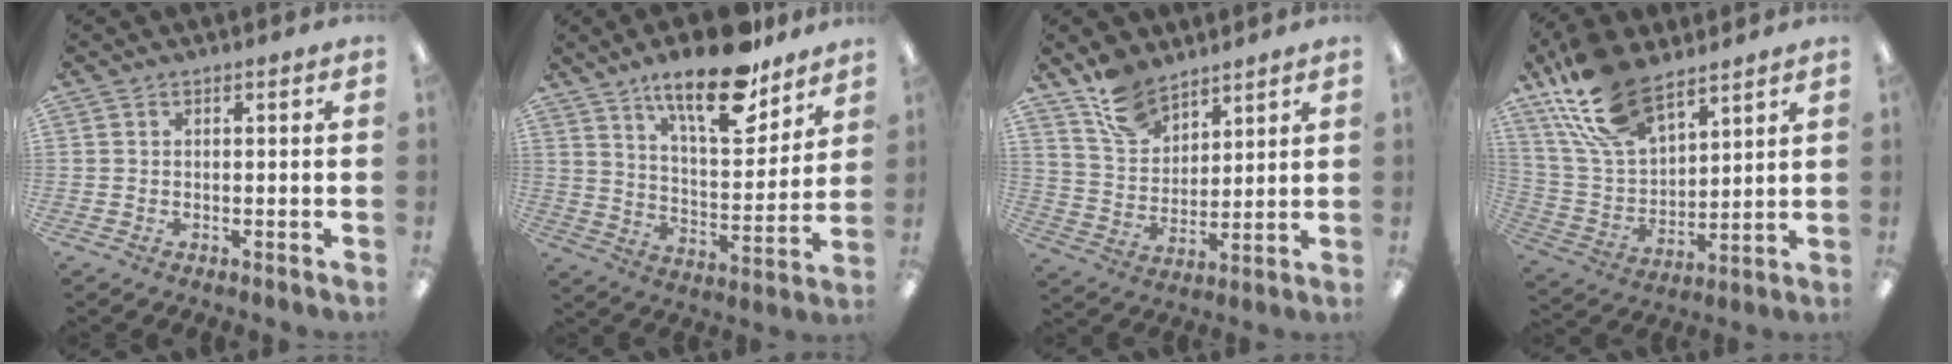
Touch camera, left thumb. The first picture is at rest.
{"total": 19.2, "force": [13.7, 6.8, 11.7], "torque": [-0.178, -0.079, 0.226]}
{"total": 10.7, "force": [8.4, 5.8, 3.2], "torque": [-0.079, -0.039, 0.165]}
{"total": 19.1, "force": [12.8, 9.6, 10.5], "torque": [-0.236, -0.049, 0.234]}